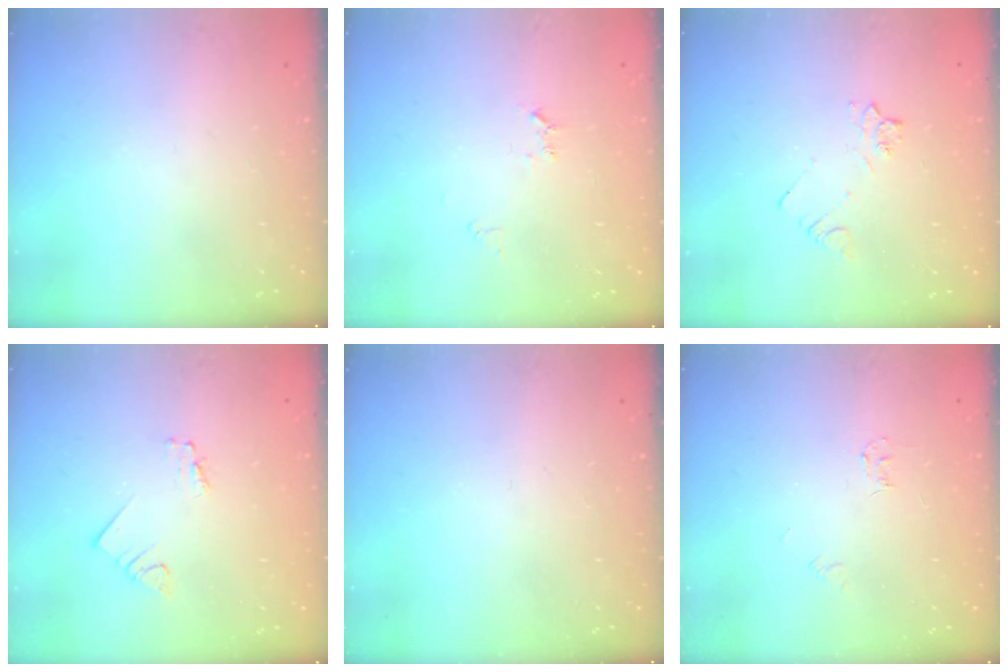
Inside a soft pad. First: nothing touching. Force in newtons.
{"total": 5.3, "press": 5.3, "slide": 0.6}
{"total": 5.0, "press": 4.9, "slide": 0.7}
{"total": 1.9, "press": 1.9, "slide": 0.2}
{"total": 0.0}
{"total": 2.8, "press": 2.8, "slide": 0.4}